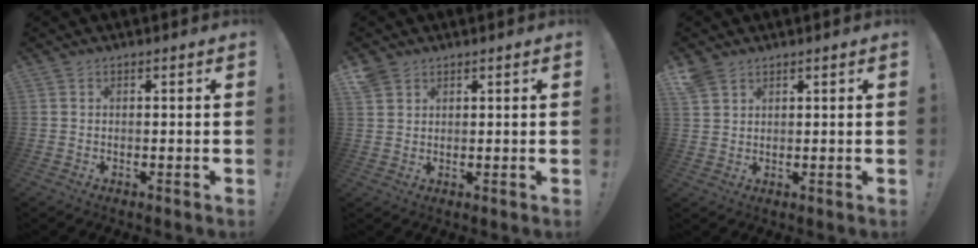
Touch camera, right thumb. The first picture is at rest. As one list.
[{"total": 3.1, "force": [2.3, 1.8, 1.0], "torque": [-0.026, -0.007, 0.045]}, {"total": 3.7, "force": [2.8, 1.9, 1.5], "torque": [-0.034, -0.010, 0.056]}]